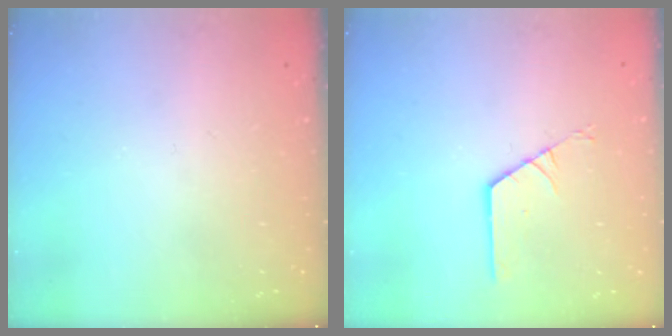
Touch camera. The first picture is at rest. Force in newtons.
{"total": 1.8, "press": 1.7, "slide": 0.3}